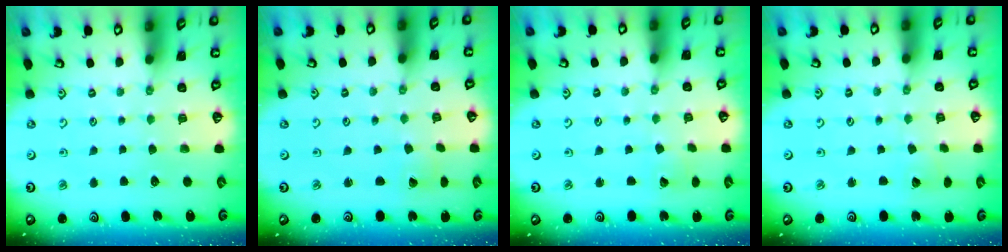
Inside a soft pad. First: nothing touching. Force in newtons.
{"total": 0.0}
{"total": 2.4, "press": 2.4, "slide": 0.2}
{"total": 2.6, "press": 2.6, "slide": 0.3}